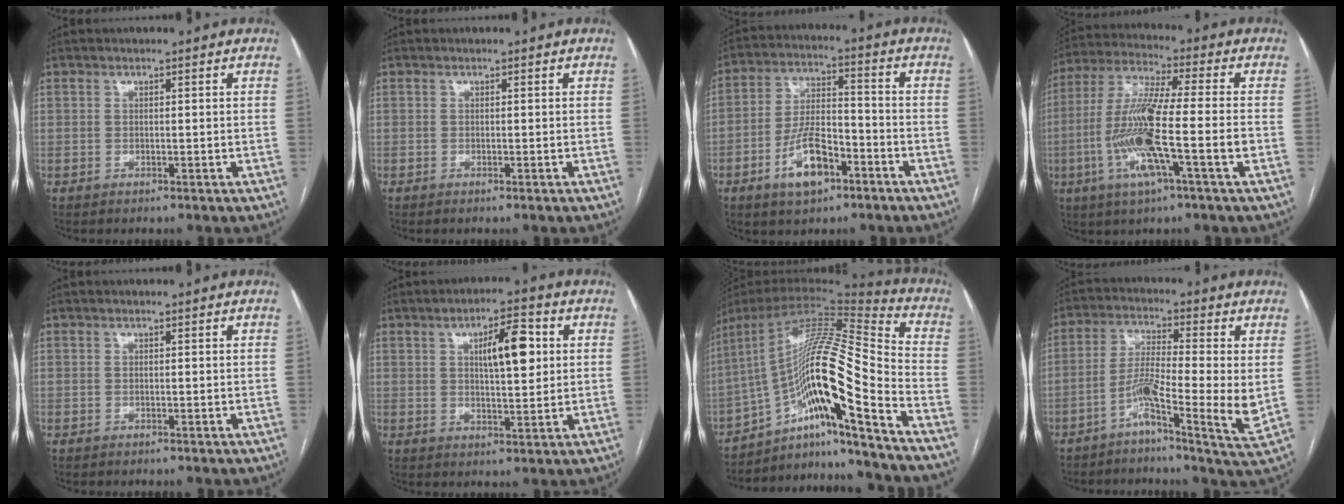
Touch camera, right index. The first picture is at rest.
{"total": 0.0}
{"total": 10.1, "force": [-5.1, 4.1, 7.7], "torque": [-0.157, 0.009, -0.088]}
{"total": 14.4, "force": [-3.7, 0.4, 13.9], "torque": [-0.281, -0.006, -0.076]}
{"total": 0.0}
{"total": 7.9, "force": [2.1, 2.1, 7.3], "torque": [-0.116, 0.012, 0.037]}
{"total": 19.7, "force": [-11.0, -0.4, 16.3], "torque": [-0.296, 0.020, -0.191]}
{"total": 9.0, "force": [-2.2, 0.2, 8.7], "torque": [-0.160, 0.001, -0.049]}